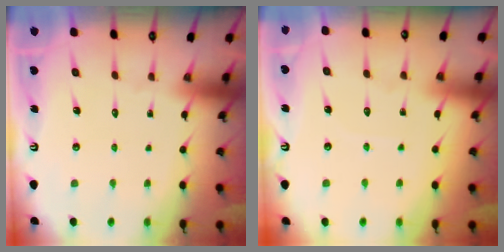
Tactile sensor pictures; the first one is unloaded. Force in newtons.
{"total": 2.3, "press": 2.3, "slide": 0.4}